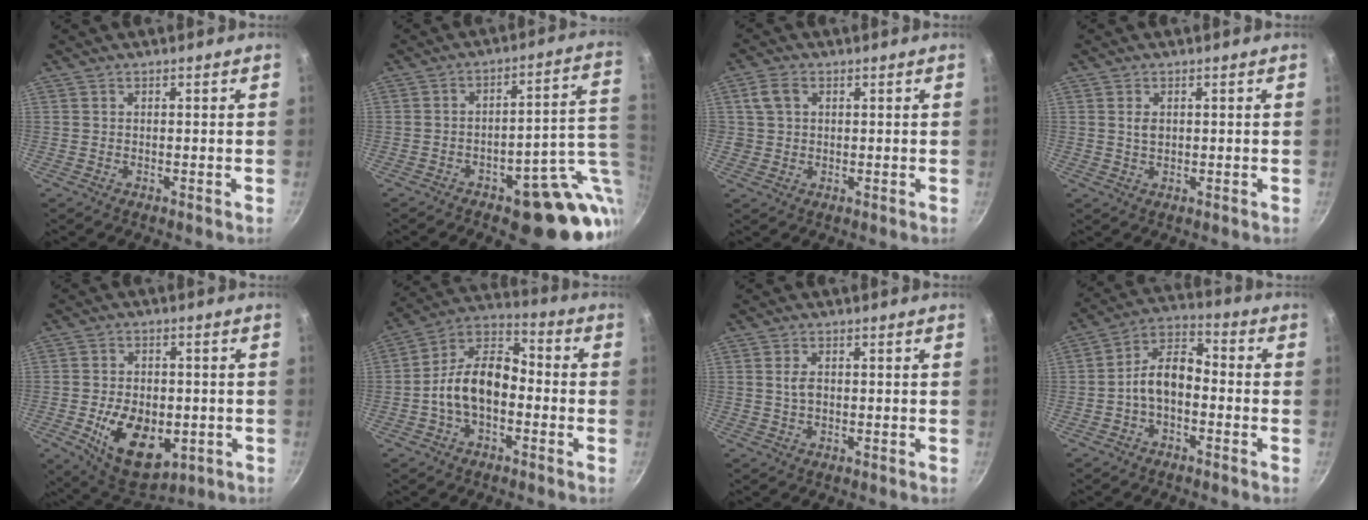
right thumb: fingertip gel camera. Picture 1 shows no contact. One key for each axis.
{"total": 18.0, "fx": -4.7, "fy": 8.1, "fz": 15.4, "tx": -0.129, "ty": 0.032, "tz": -0.052}
{"total": 4.1, "fx": 1.2, "fy": 3.2, "fz": 2.3, "tx": -0.030, "ty": 0.003, "tz": 0.021}
{"total": 2.2, "fx": 0.5, "fy": 1.5, "fz": 1.5, "tx": -0.023, "ty": -0.002, "tz": 0.009}
{"total": 14.6, "fx": -3.6, "fy": 9.3, "fz": 10.7, "tx": -0.146, "ty": -0.004, "tz": -0.043}
{"total": 13.2, "fx": -2.7, "fy": 8.2, "fz": 10.0, "tx": -0.151, "ty": 0.054, "tz": -0.067}
{"total": 2.4, "fx": 0.1, "fy": 1.5, "fz": 1.8, "tx": -0.028, "ty": 0.004, "tz": 0.002}
{"total": 9.1, "fx": -2.3, "fy": 5.5, "fz": 6.9, "tx": -0.105, "ty": 0.049, "tz": -0.052}